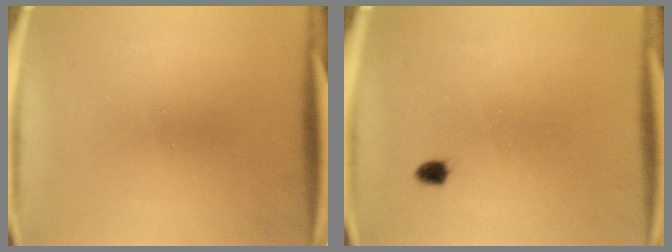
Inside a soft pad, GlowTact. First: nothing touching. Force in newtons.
{"total": 1.2}